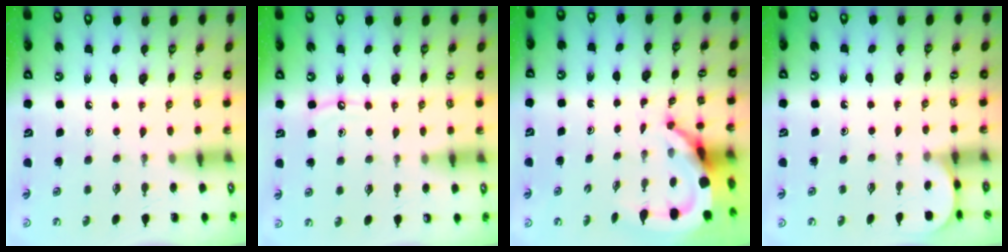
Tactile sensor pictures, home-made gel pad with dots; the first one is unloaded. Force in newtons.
{"total": 5.0, "press": 5.0, "slide": 0.3}
{"total": 6.7, "press": 6.6, "slide": 0.8}
{"total": 0.7, "press": 0.7, "slide": 0.1}